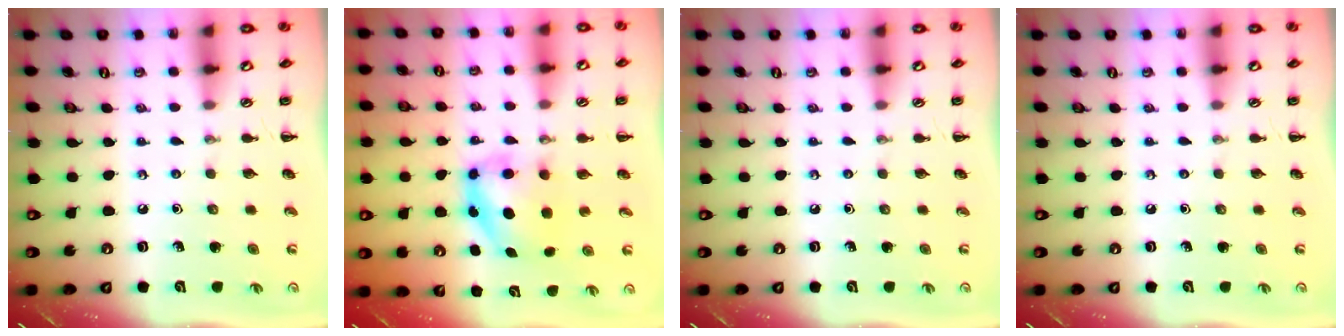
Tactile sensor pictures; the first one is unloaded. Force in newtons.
{"total": 6.2, "press": 6.1, "slide": 1.0}
{"total": 0.0}
{"total": 0.0}